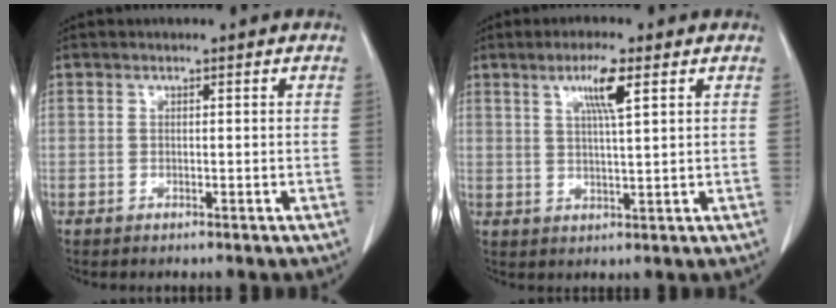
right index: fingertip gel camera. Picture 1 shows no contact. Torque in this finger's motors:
{"motor_torque": [0.28, 0.26, 0.13, 0.08]}